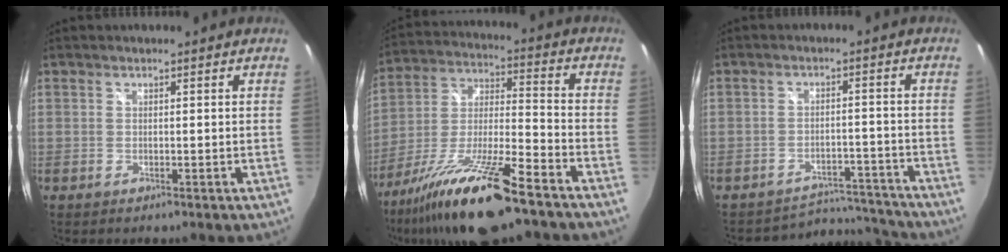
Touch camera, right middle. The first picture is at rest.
{"total": 20.1, "force": [-14.2, 2.8, 14.0], "torque": [-0.262, -0.028, -0.253]}
{"total": 10.1, "force": [-9.9, 2.1, -0.2], "torque": [0.000, 0.030, -0.137]}